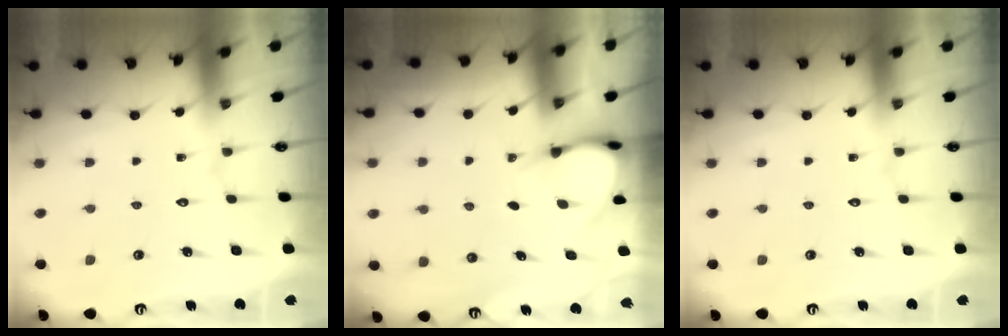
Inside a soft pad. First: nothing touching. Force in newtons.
{"total": 3.8, "press": 3.8, "slide": 0.3}
{"total": 0.0}